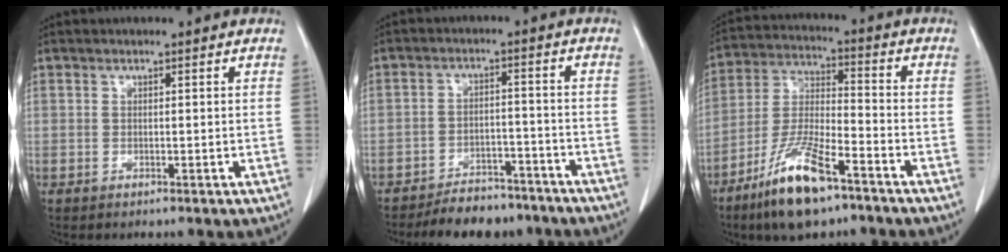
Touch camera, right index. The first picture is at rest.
{"total": 9.2, "force": [-8.1, 3.7, 2.4], "torque": [-0.020, 0.009, -0.119]}
{"total": 13.5, "force": [-8.6, 3.0, 9.9], "torque": [-0.208, -0.023, -0.159]}